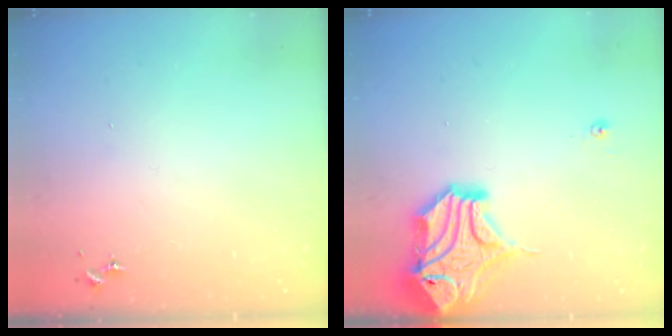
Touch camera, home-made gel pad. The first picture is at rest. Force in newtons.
{"total": 18.1, "press": 17.9, "slide": 2.5}